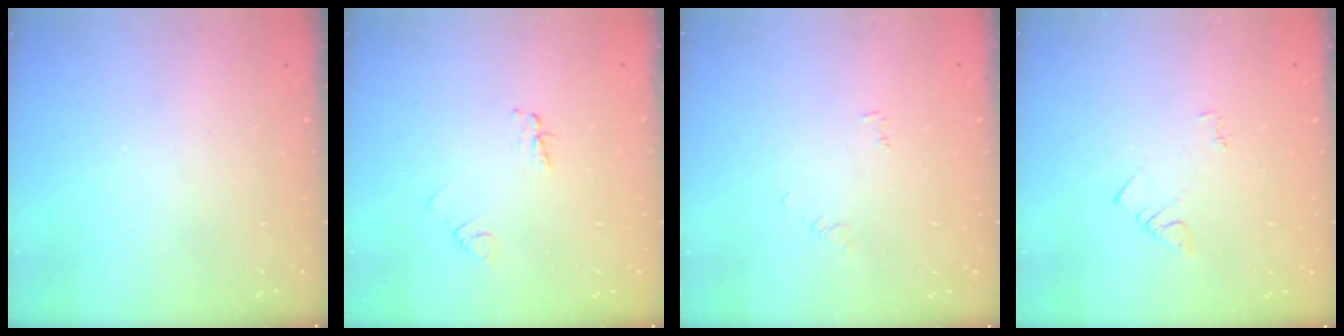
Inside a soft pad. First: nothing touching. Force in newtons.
{"total": 4.0, "press": 3.9, "slide": 0.3}
{"total": 3.1, "press": 3.1, "slide": 0.5}
{"total": 2.9, "press": 2.9, "slide": 0.3}